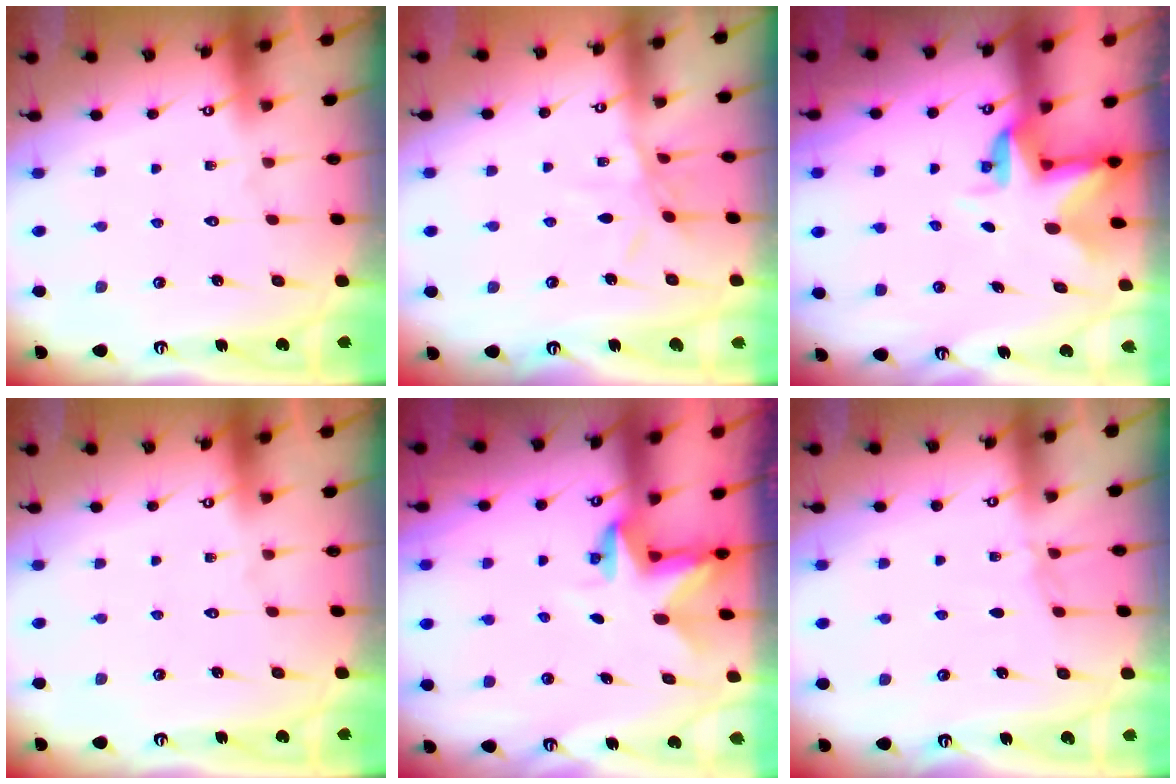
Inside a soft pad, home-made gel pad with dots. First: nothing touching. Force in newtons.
{"total": 6.6, "press": 6.5, "slide": 0.7}
{"total": 3.5, "press": 3.5, "slide": 0.2}
{"total": 0.0}
{"total": 2.8, "press": 2.8, "slide": 0.2}
{"total": 3.5, "press": 3.5, "slide": 0.5}